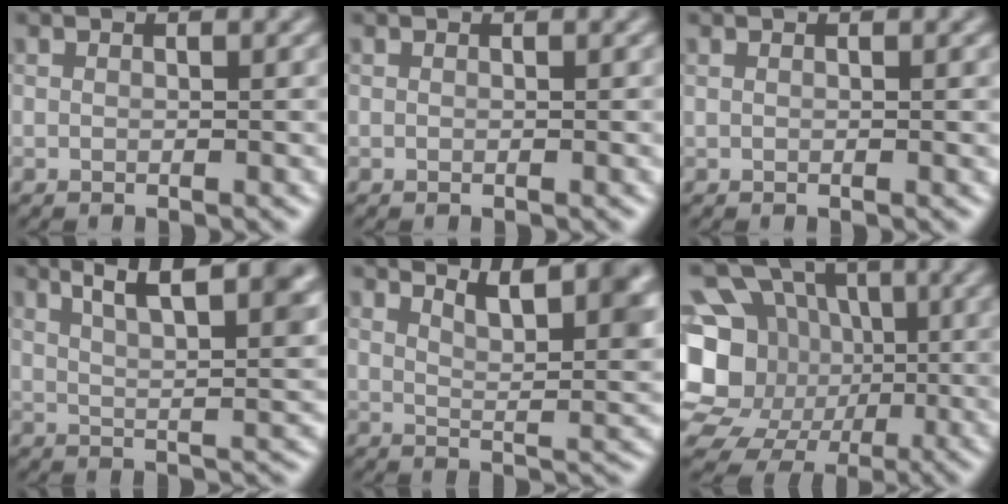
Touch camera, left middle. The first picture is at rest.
{"total": 0.0}
{"total": 0.8, "force": [0.4, 0.4, 0.6], "torque": [-0.003, 0.001, 0.005]}
{"total": 9.0, "force": [5.1, 2.8, 6.8], "torque": [-0.084, 0.021, 0.077]}
{"total": 7.6, "force": [5.0, 2.4, 5.2], "torque": [-0.053, 0.015, 0.073]}
{"total": 14.6, "force": [-1.2, 12.9, 6.7], "torque": [-0.146, 0.010, -0.034]}